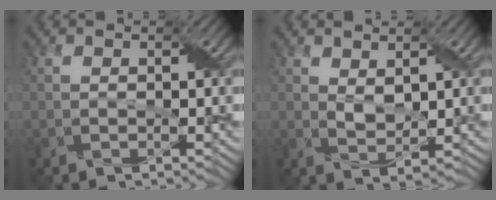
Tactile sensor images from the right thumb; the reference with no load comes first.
{"total": 2.3, "force": [1.2, 1.2, 1.5], "torque": [-0.037, -0.003, 0.027]}